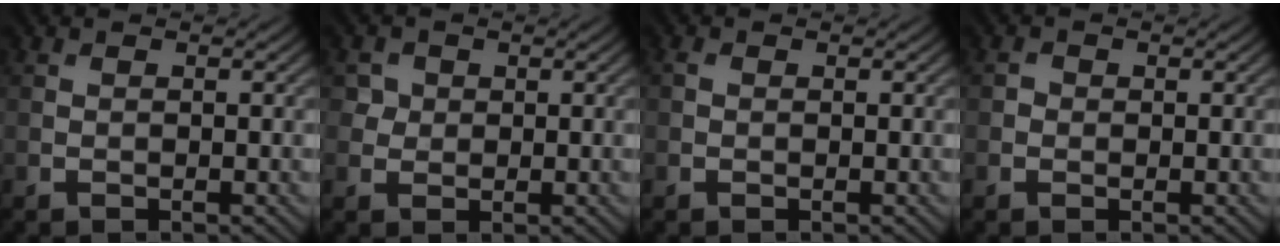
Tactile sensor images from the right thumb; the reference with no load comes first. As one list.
[{"total": 2.2, "force": [0.6, 2.1, 0.5], "torque": [-0.012, -0.009, 0.017]}, {"total": 0.6, "force": [0.1, 0.5, 0.4], "torque": [-0.006, 0.001, 0.000]}, {"total": 0.8, "force": [-0.1, 0.7, 0.2], "torque": [-0.001, -0.004, -0.006]}]